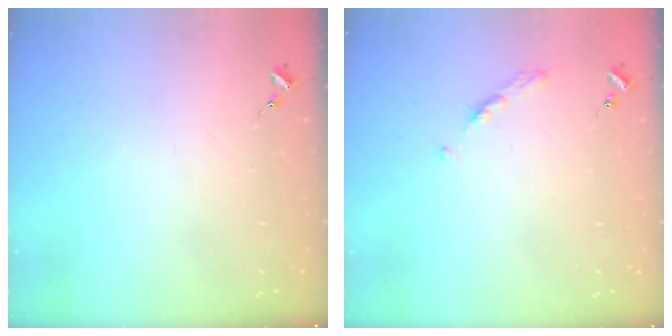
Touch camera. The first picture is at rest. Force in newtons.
{"total": 4.1, "press": 4.1, "slide": 0.5}